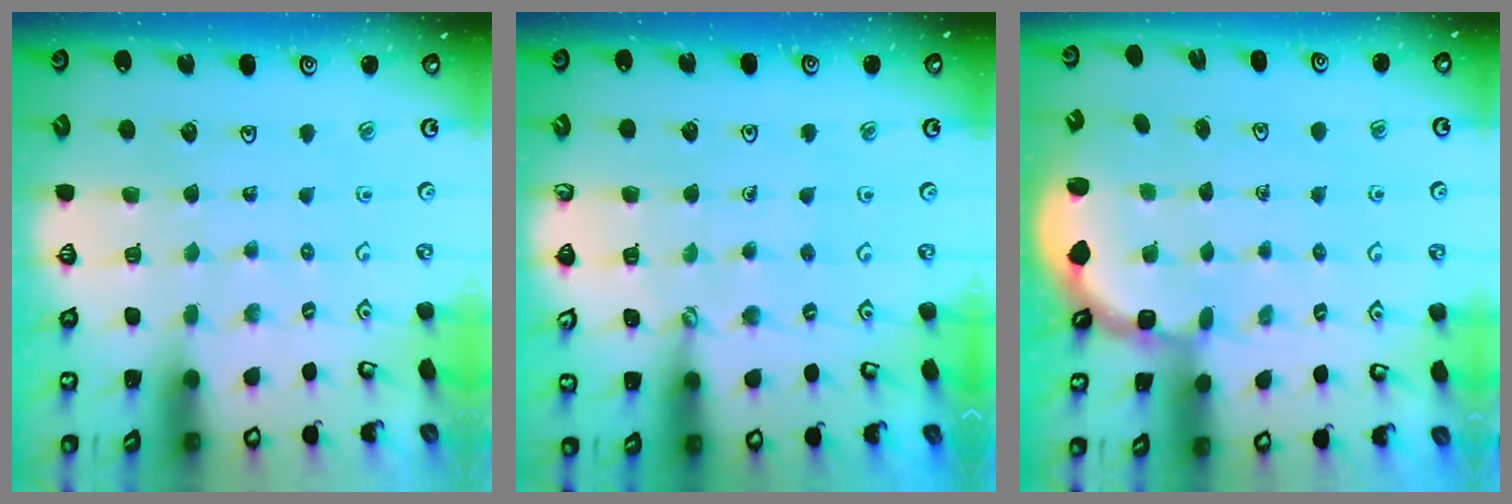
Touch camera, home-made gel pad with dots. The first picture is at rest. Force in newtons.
{"total": 1.6, "press": 1.6, "slide": 0.5}
{"total": 2.7, "press": 2.1, "slide": 1.7}